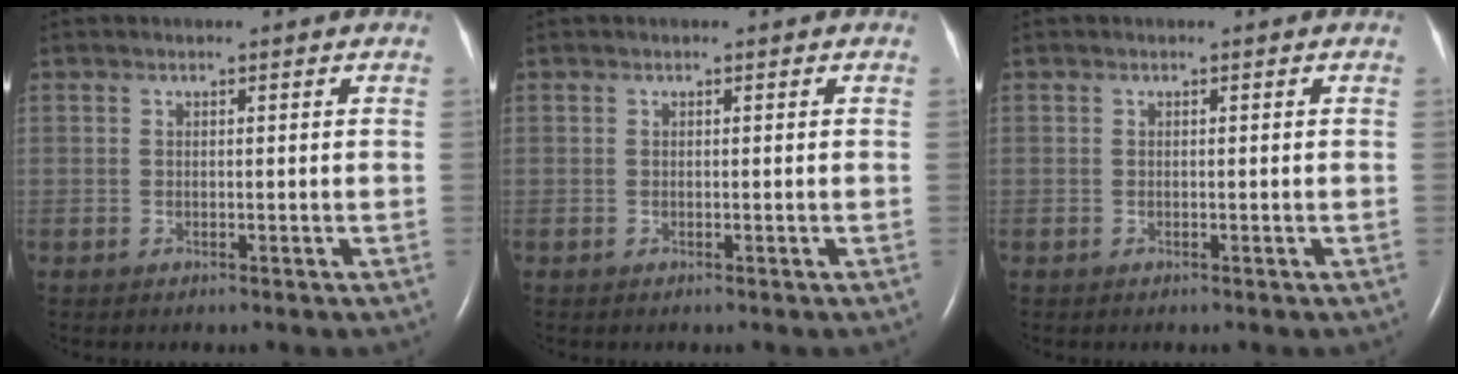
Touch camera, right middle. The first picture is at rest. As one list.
[{"total": 0.0}, {"total": 0.0}]